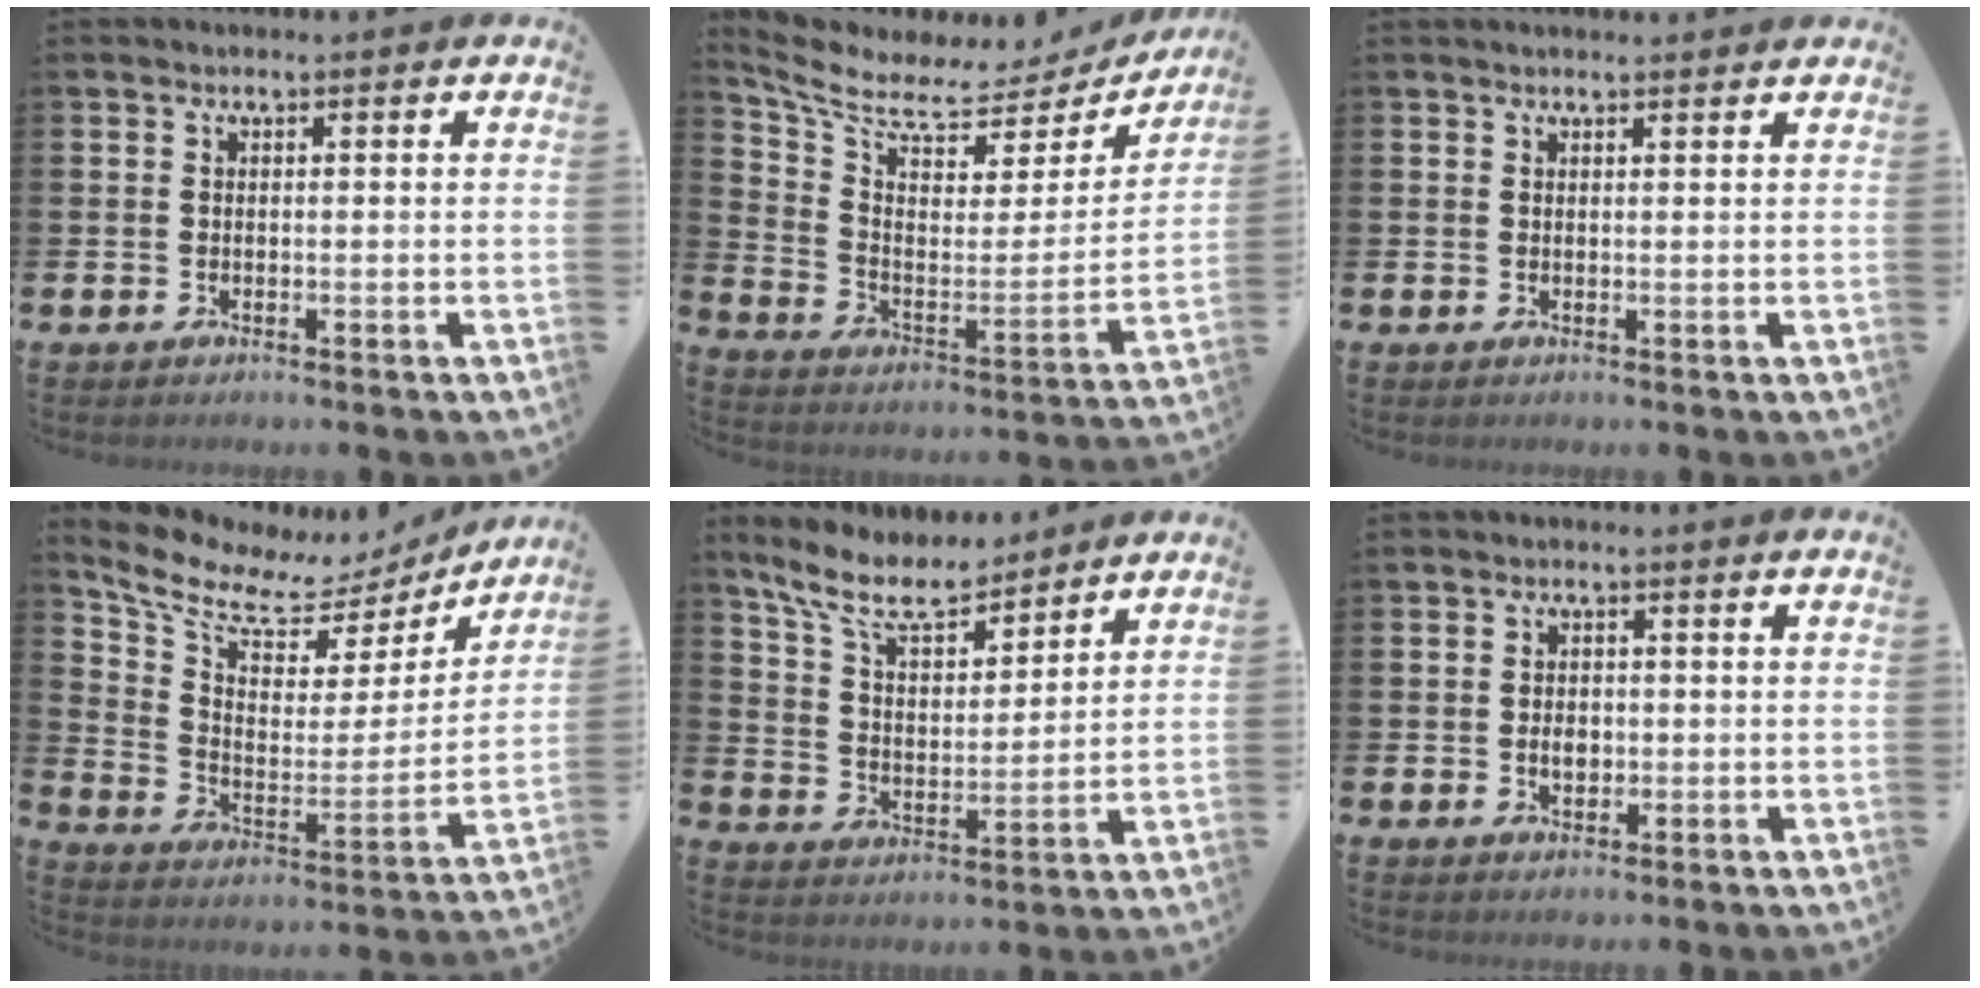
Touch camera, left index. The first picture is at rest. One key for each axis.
{"total": 7.3, "fx": 6.3, "fy": 2.8, "fz": 2.5, "tx": -0.091, "ty": -0.048, "tz": 0.104}
{"total": 1.0, "fx": 1.0, "fy": 0.0, "fz": 0.2, "tx": 0.008, "ty": -0.003, "tz": 0.016}
{"total": 9.0, "fx": 7.6, "fy": 3.9, "fz": 3.0, "tx": -0.100, "ty": -0.048, "tz": 0.129}
{"total": 9.3, "fx": 8.1, "fy": 2.7, "fz": 3.5, "tx": -0.107, "ty": -0.038, "tz": 0.148}
{"total": 2.5, "fx": -0.2, "fy": 1.8, "fz": 1.7, "tx": -0.018, "ty": -0.001, "tz": -0.009}